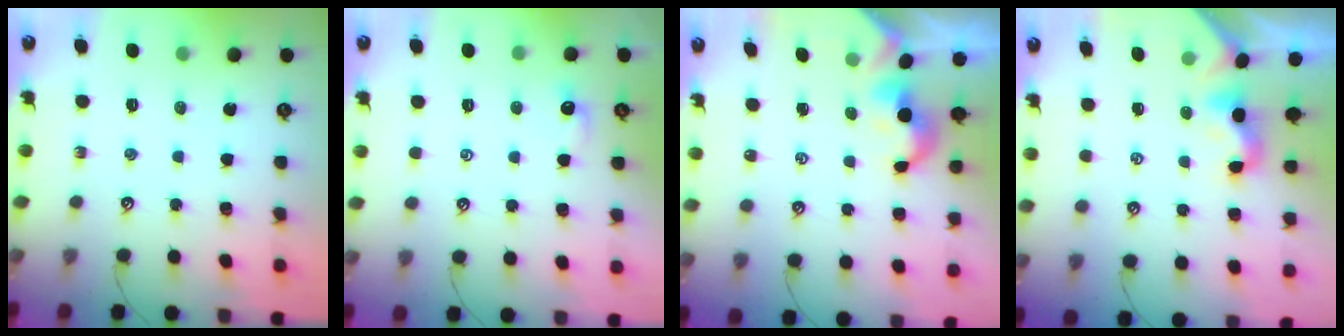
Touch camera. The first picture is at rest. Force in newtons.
{"total": 0.9, "press": 0.8, "slide": 0.4}
{"total": 2.0, "press": 1.9, "slide": 0.4}
{"total": 2.0, "press": 2.0, "slide": 0.5}